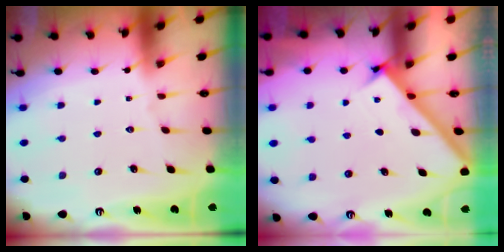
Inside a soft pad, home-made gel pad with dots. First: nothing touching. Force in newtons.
{"total": 2.8, "press": 2.8, "slide": 0.4}